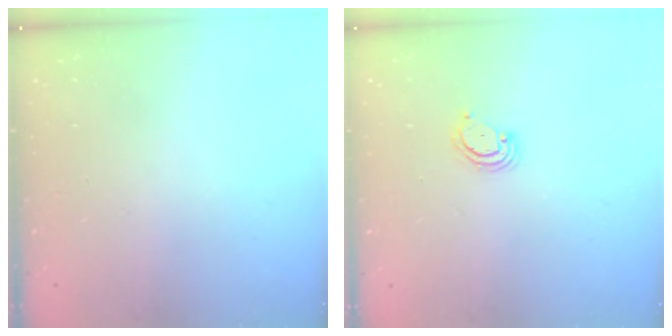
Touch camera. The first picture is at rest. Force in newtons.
{"total": 2.9, "press": 2.9, "slide": 0.3}